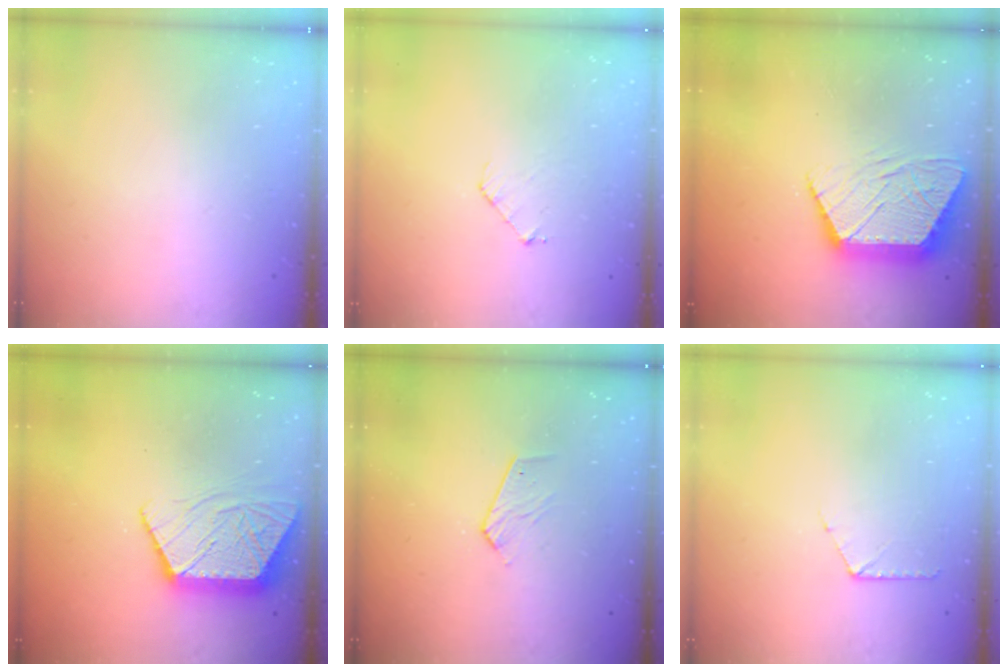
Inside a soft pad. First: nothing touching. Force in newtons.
{"total": 4.5, "press": 4.5, "slide": 0.3}
{"total": 13.3, "press": 13.2, "slide": 0.8}
{"total": 13.1, "press": 13.1, "slide": 1.0}
{"total": 4.8, "press": 4.8, "slide": 0.5}
{"total": 6.2, "press": 6.2, "slide": 0.6}